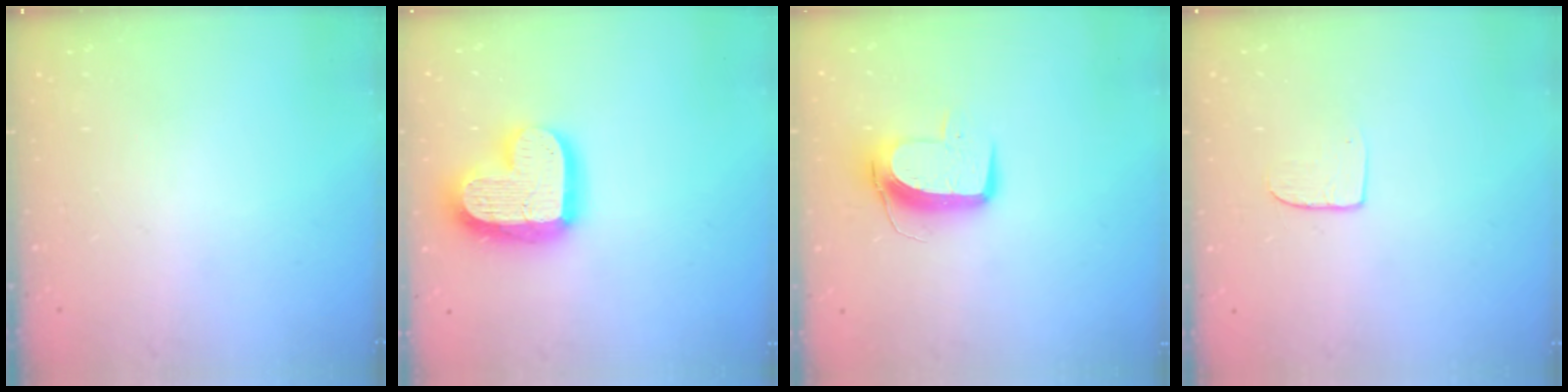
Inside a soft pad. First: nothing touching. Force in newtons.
{"total": 18.7, "press": 18.6, "slide": 1.5}
{"total": 10.3, "press": 10.3, "slide": 0.7}
{"total": 6.3, "press": 6.3, "slide": 0.6}